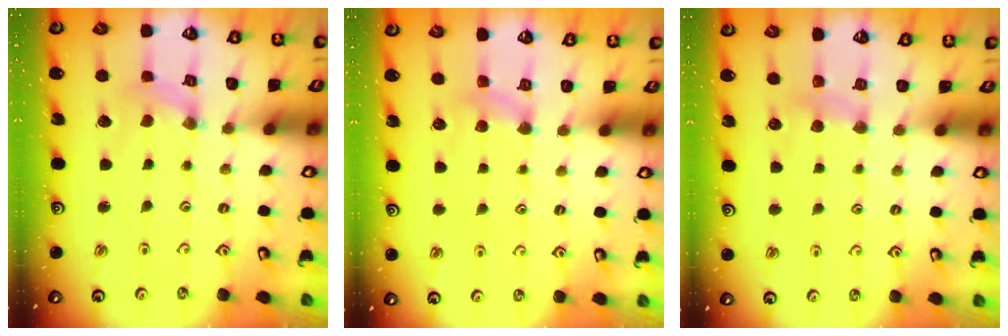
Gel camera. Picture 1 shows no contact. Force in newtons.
{"total": 3.8, "press": 3.8, "slide": 0.6}
{"total": 4.1, "press": 4.1, "slide": 0.5}